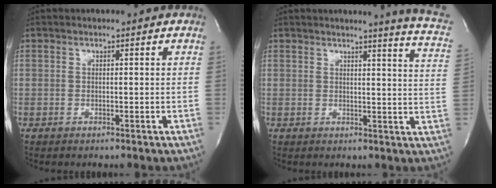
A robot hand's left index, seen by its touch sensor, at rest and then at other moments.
{"total": 8.8, "force": [7.4, -0.9, 4.7], "torque": [-0.054, -0.058, 0.054]}